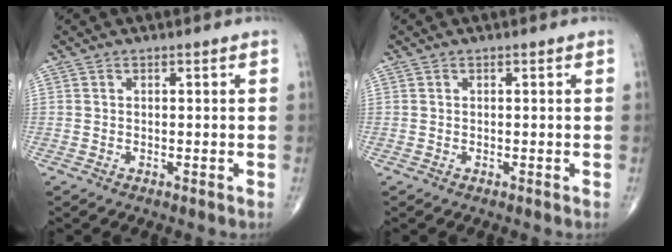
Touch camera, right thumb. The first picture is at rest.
{"total": 0.0}